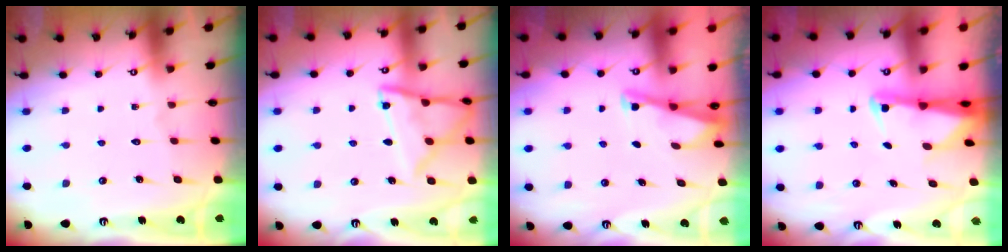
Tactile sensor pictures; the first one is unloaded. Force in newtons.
{"total": 12.3, "press": 12.3, "slide": 1.0}
{"total": 2.8, "press": 2.8, "slide": 0.2}
{"total": 2.6, "press": 2.6, "slide": 0.5}